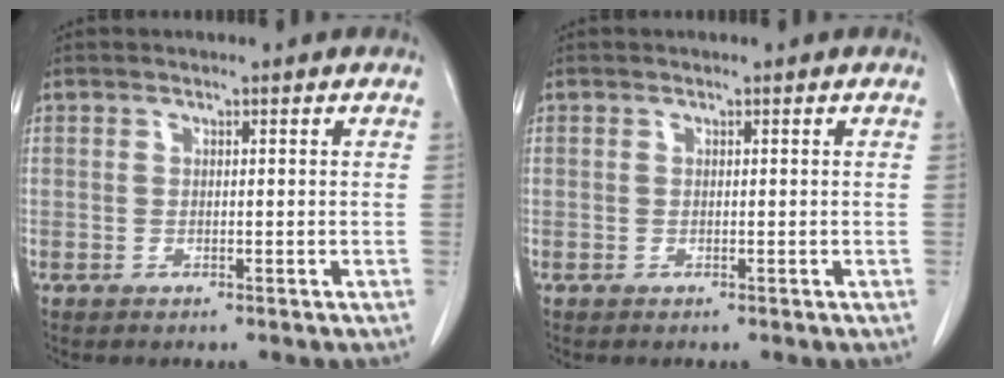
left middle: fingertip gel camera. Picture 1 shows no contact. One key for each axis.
{"total": 0.0}